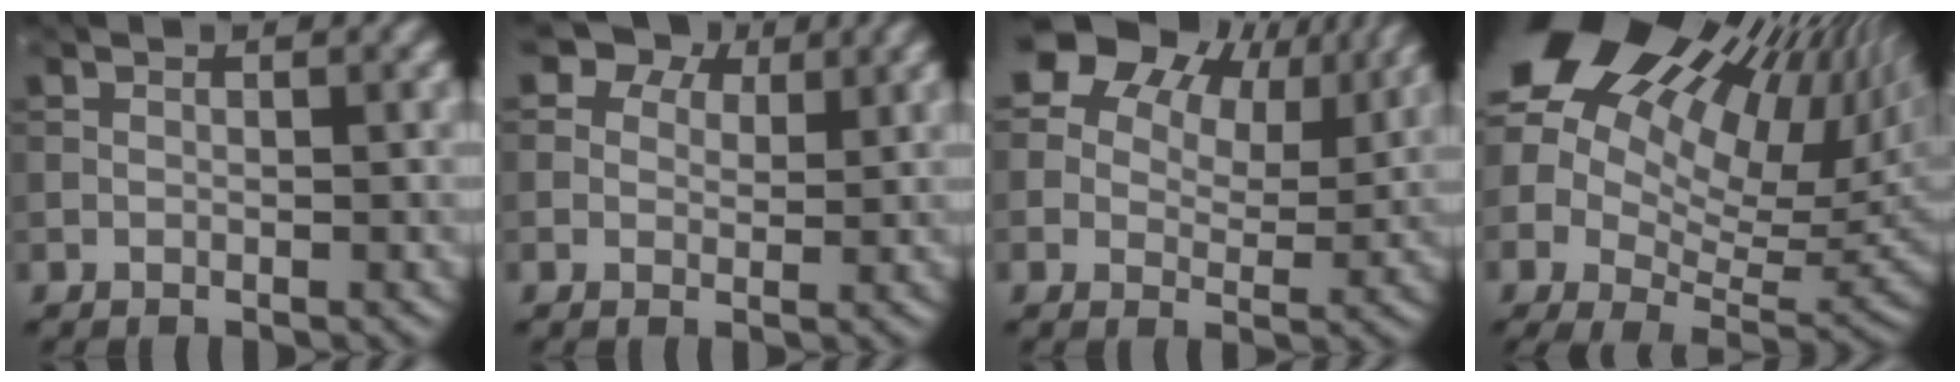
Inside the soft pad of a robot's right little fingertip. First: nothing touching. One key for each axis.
{"total": 5.5, "fx": 3.3, "fy": 3.7, "fz": 2.3, "tx": -0.039, "ty": 0.003, "tz": 0.031}
{"total": 13.2, "fx": 7.7, "fy": 7.8, "fz": 7.3, "tx": -0.138, "ty": 0.029, "tz": 0.111}
{"total": 19.4, "fx": 8.5, "fy": 10.1, "fz": 14.2, "tx": -0.242, "ty": 0.023, "tz": 0.158}